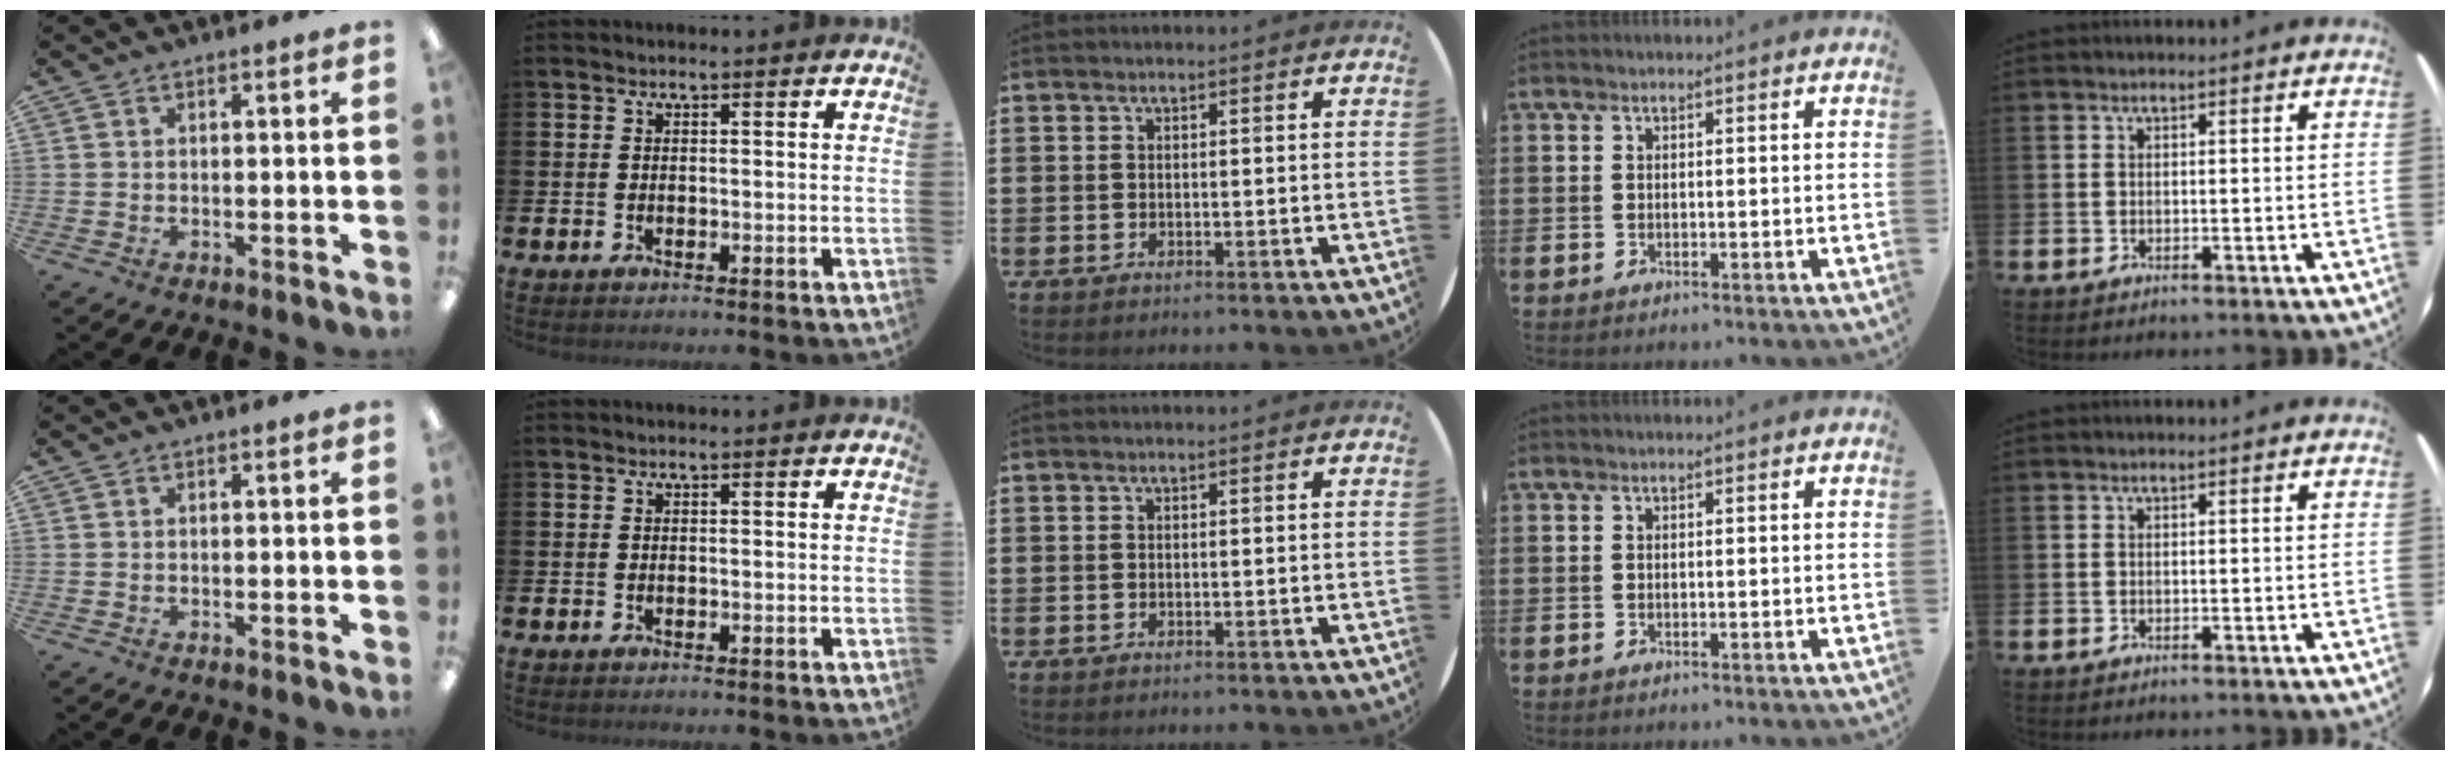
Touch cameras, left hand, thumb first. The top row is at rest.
{}